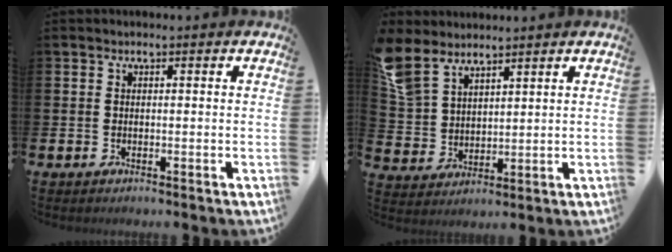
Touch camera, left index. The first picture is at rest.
{"total": 7.0, "force": [6.0, 3.1, 2.0], "torque": [-0.055, -0.017, 0.113]}